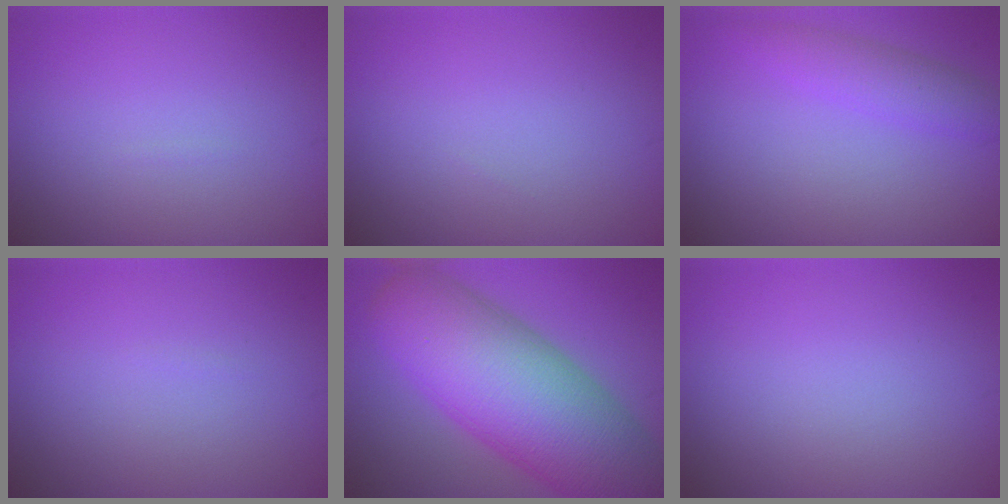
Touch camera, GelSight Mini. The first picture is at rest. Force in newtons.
{"total": 0.0}
{"total": 2.7, "press": 2.7, "slide": 0.1}
{"total": 0.0}
{"total": 14.3, "press": 14.2, "slide": 0.5}
{"total": 0.0}